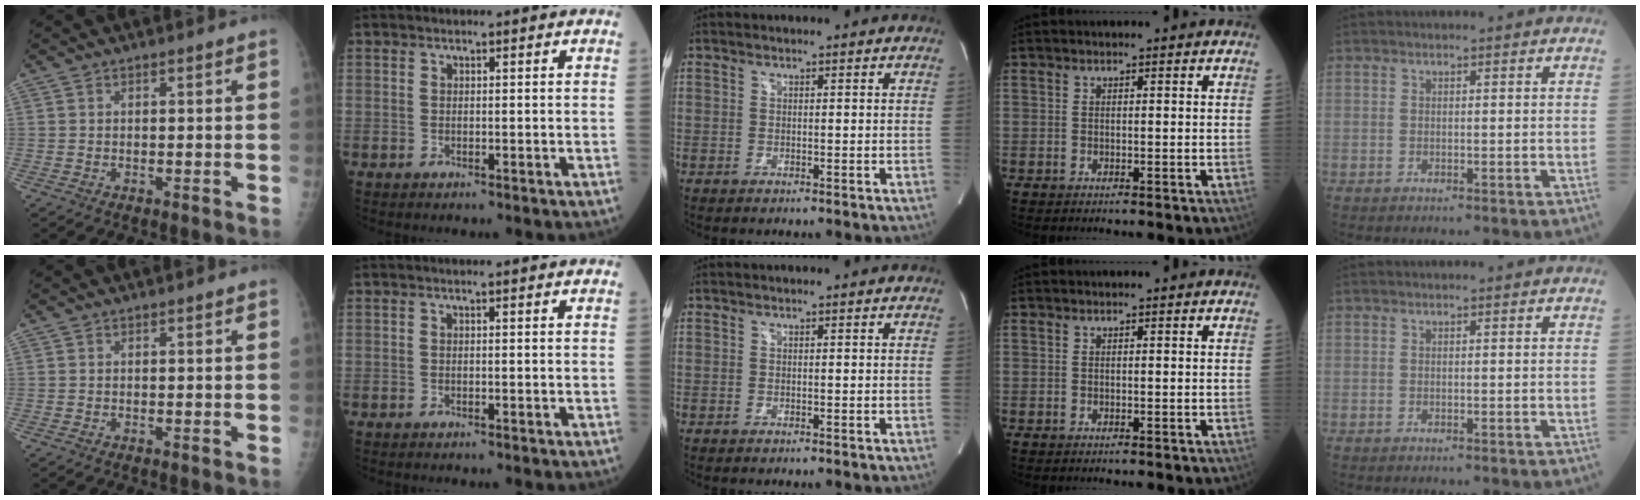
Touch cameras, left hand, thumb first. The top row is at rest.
{}